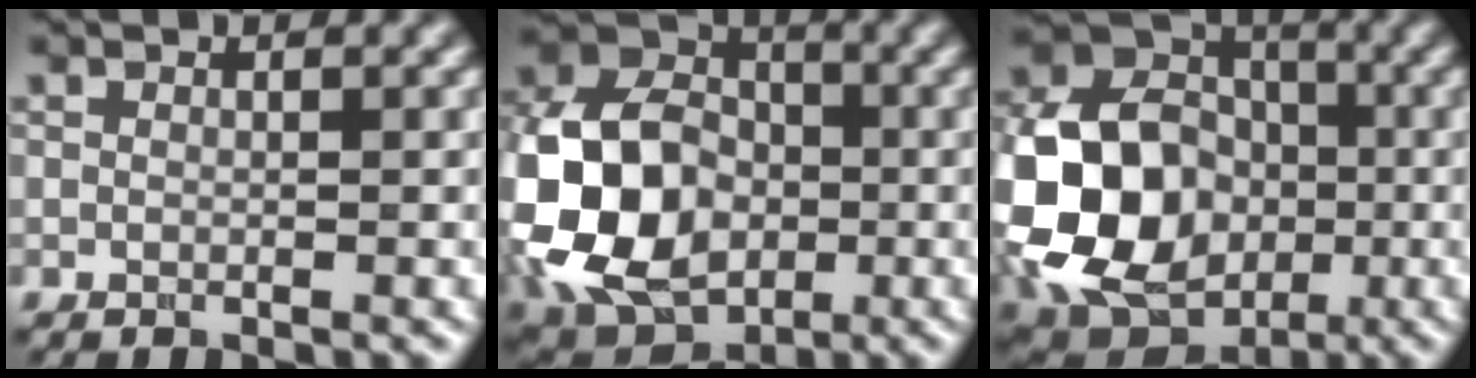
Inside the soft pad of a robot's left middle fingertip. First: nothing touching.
{"total": 13.1, "force": [-2.9, 9.8, 8.1], "torque": [-0.180, 0.010, -0.072]}
{"total": 14.3, "force": [-3.0, 11.3, 8.4], "torque": [-0.191, -0.011, -0.057]}